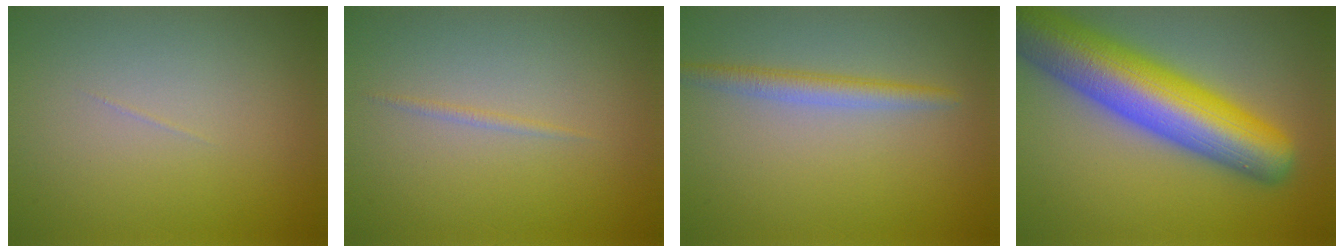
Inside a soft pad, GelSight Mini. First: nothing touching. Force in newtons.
{"total": 0.6, "press": 0.6, "slide": 0.0}
{"total": 2.3, "press": 2.3, "slide": 0.1}
{"total": 12.3, "press": 12.3, "slide": 0.5}